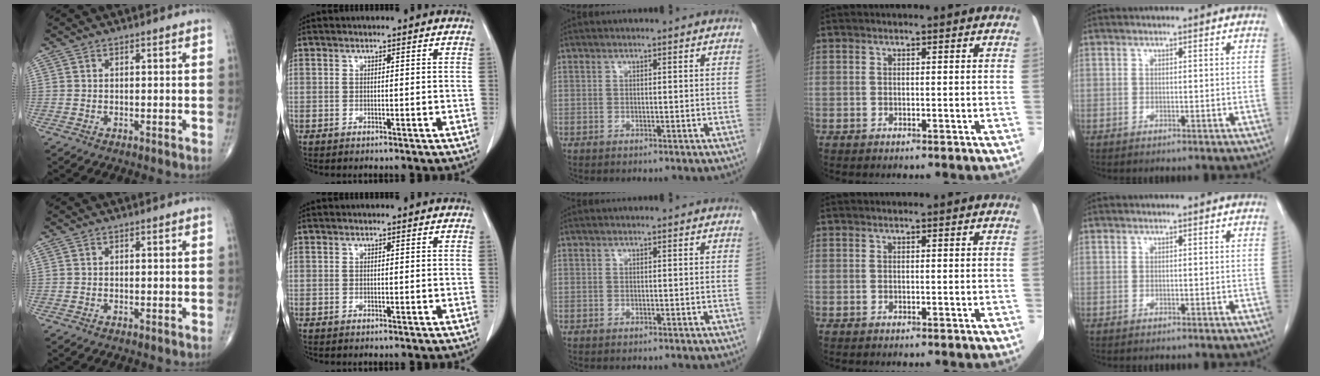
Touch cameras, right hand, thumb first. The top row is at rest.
{}